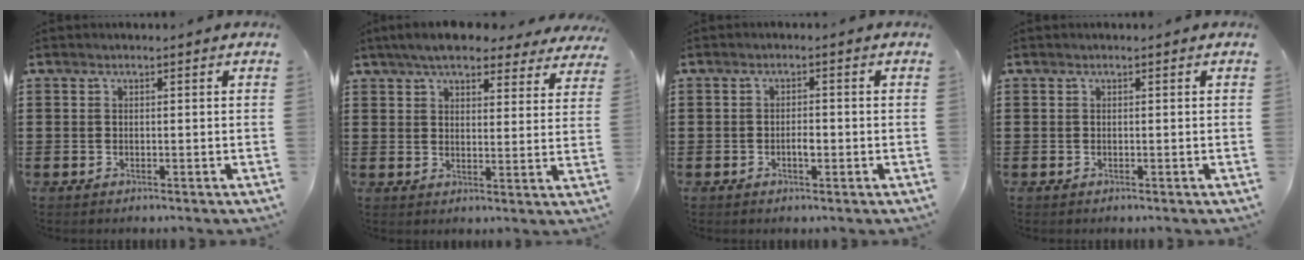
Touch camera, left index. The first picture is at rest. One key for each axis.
{"total": 6.1, "fx": 5.5, "fy": 1.3, "fz": 2.4, "tx": -0.058, "ty": -0.009, "tz": 0.099}
{"total": 2.0, "fx": -0.5, "fy": 0.8, "fz": 1.8, "tx": -0.034, "ty": 0.002, "tz": -0.011}
{"total": 0.0}